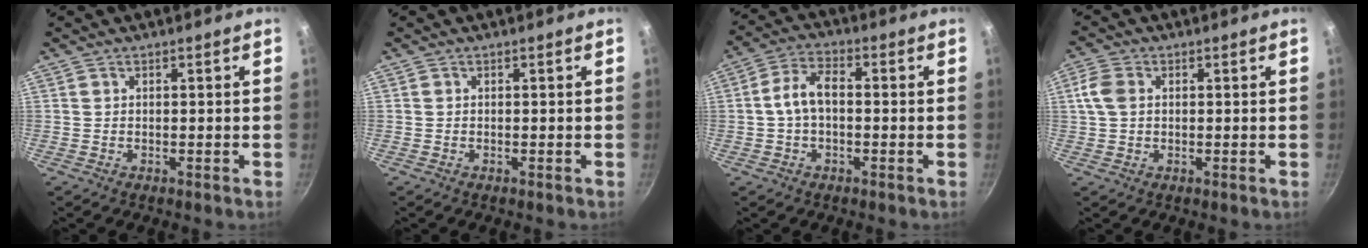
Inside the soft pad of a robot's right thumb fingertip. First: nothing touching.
{"total": 0.0}
{"total": 6.8, "force": [-0.4, 4.2, 5.3], "torque": [-0.095, 0.030, -0.014]}
{"total": 4.6, "force": [0.8, 3.4, 3.1], "torque": [-0.062, 0.009, 0.011]}